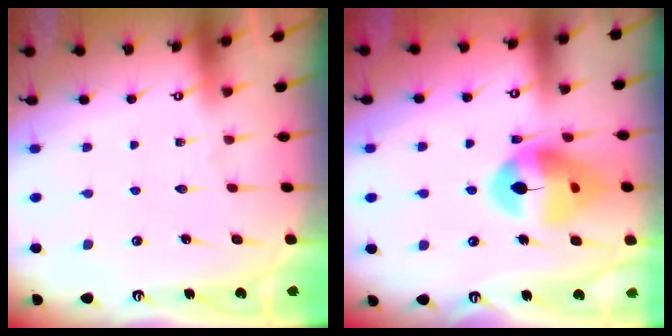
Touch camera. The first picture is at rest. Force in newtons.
{"total": 15.3, "press": 15.2, "slide": 2.0}